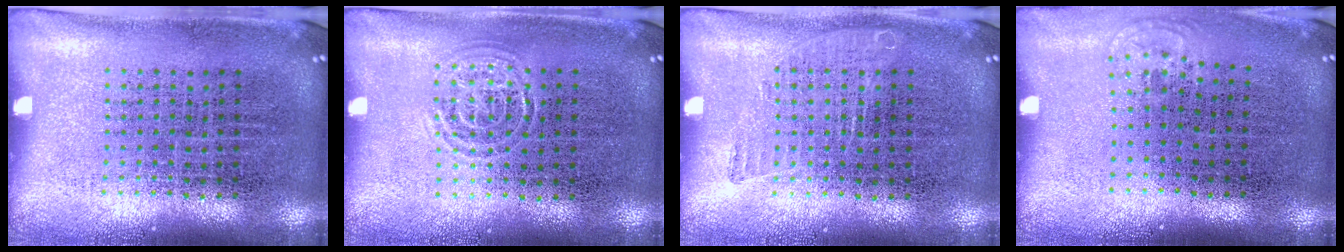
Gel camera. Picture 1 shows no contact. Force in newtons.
{"total": 0.8, "press": 0.8, "slide": 0.0}
{"total": 0.8, "press": 0.8, "slide": 0.1}
{"total": 0.6, "press": 0.5, "slide": 0.3}